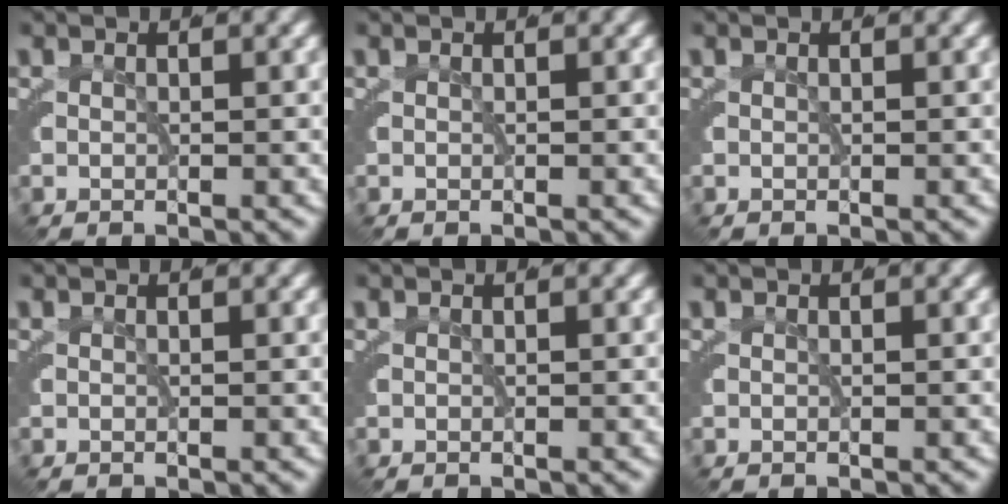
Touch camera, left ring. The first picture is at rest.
{"total": 0.0}
{"total": 0.0}
{"total": 0.0}
{"total": 0.0}
{"total": 0.0}